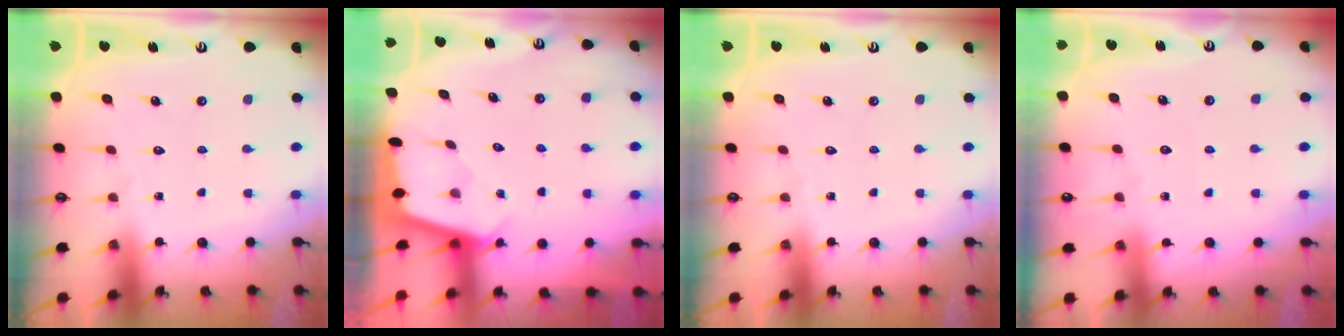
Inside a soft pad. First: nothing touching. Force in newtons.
{"total": 1.8, "press": 1.8, "slide": 0.2}
{"total": 0.0}
{"total": 2.8, "press": 2.8, "slide": 0.4}